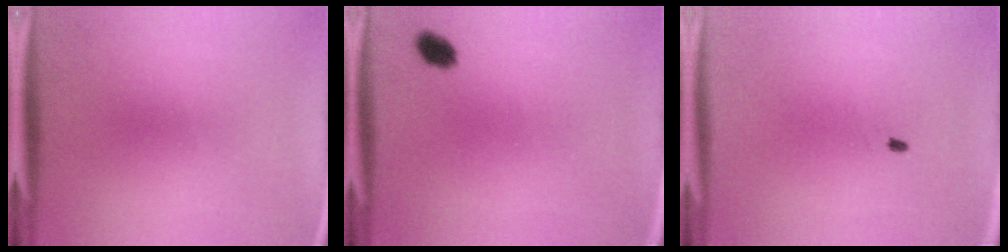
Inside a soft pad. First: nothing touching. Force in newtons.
{"total": 2.8}
{"total": 0.5}